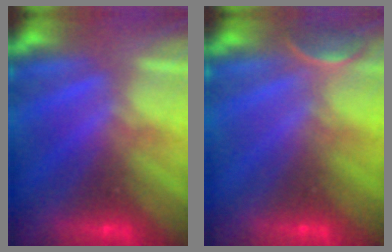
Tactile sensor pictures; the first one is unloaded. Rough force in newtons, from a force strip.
{"total": 2.5}